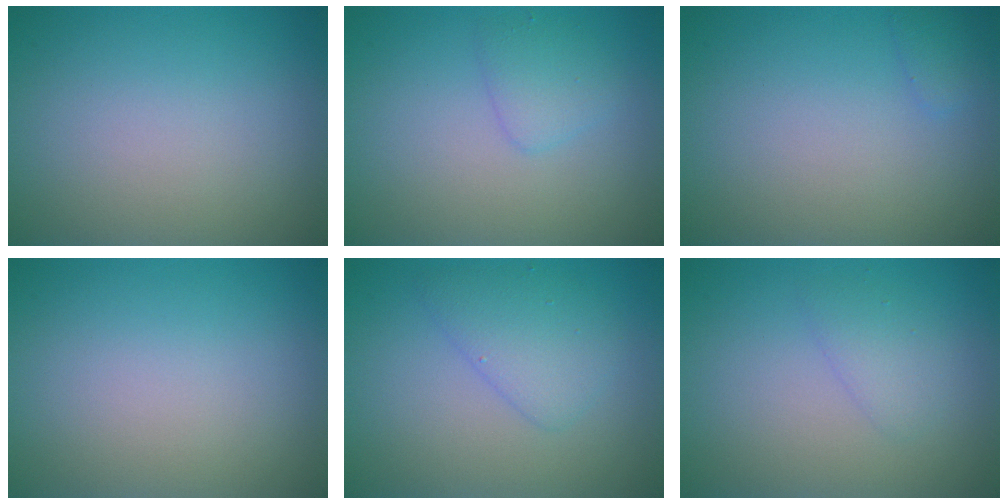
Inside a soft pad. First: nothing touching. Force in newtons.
{"total": 1.7, "press": 1.7, "slide": 0.2}
{"total": 0.8, "press": 0.8, "slide": 0.0}
{"total": 0.0}
{"total": 2.8, "press": 2.8, "slide": 0.1}
{"total": 1.6, "press": 1.6, "slide": 0.1}